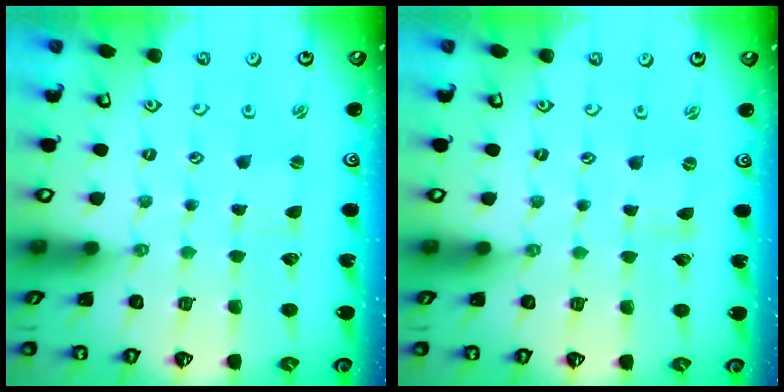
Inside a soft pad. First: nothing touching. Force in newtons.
{"total": 0.0}